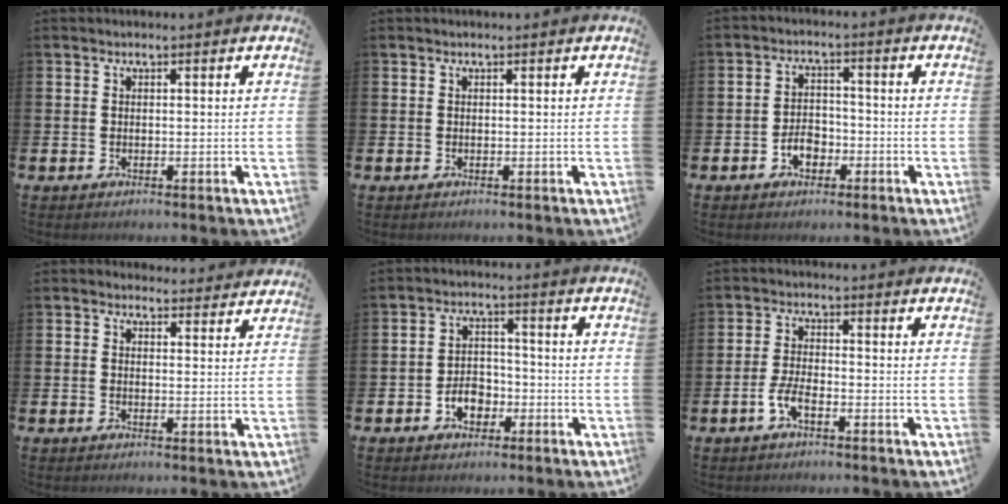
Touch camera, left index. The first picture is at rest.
{"total": 0.0}
{"total": 3.5, "force": [-1.7, 2.4, 2.0], "torque": [-0.030, 0.001, -0.037]}
{"total": 2.3, "force": [2.1, 0.7, -0.1], "torque": [0.006, -0.009, 0.037]}
{"total": 4.2, "force": [-2.0, 3.0, 2.2], "torque": [-0.033, 0.004, -0.043]}
{"total": 3.4, "force": [-1.7, 1.2, 2.7], "torque": [-0.058, 0.005, -0.030]}